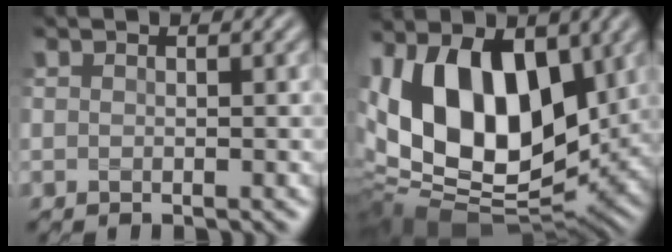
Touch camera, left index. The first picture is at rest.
{"total": 14.8, "force": [2.9, 8.4, 11.8], "torque": [-0.211, -0.003, 0.044]}